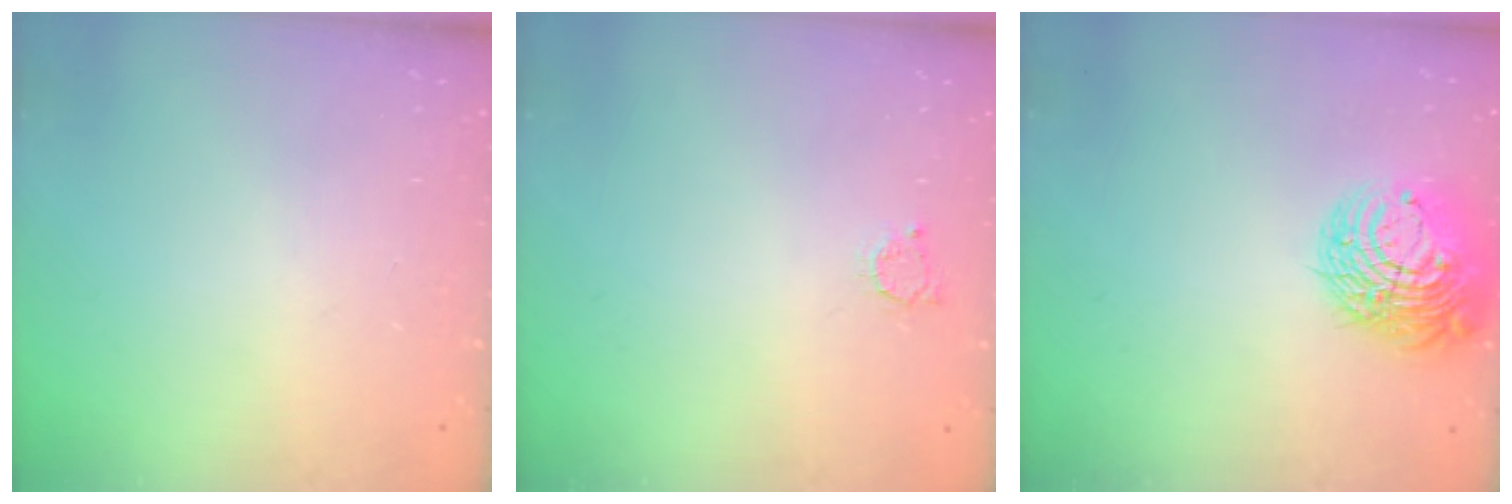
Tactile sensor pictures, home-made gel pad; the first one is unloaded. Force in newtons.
{"total": 2.4, "press": 2.4, "slide": 0.3}
{"total": 13.6, "press": 13.4, "slide": 1.9}